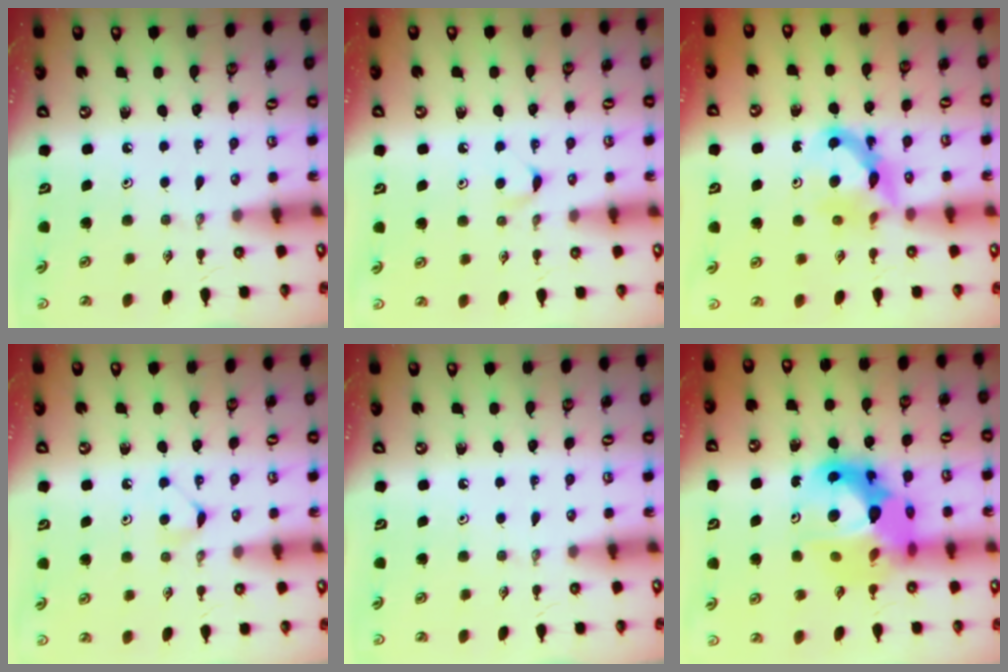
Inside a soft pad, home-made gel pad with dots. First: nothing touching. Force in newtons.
{"total": 4.2, "press": 4.2, "slide": 0.5}
{"total": 7.7, "press": 7.6, "slide": 0.8}
{"total": 5.2, "press": 5.2, "slide": 0.4}
{"total": 0.0}
{"total": 16.4, "press": 16.3, "slide": 1.6}